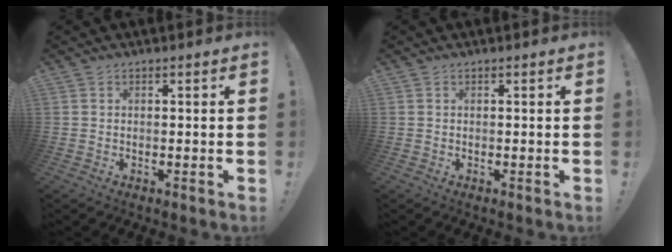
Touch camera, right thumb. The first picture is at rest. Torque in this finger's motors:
{"motor_torque": [-0.01, 0.10, -0.02, 0.00, 0.02]}